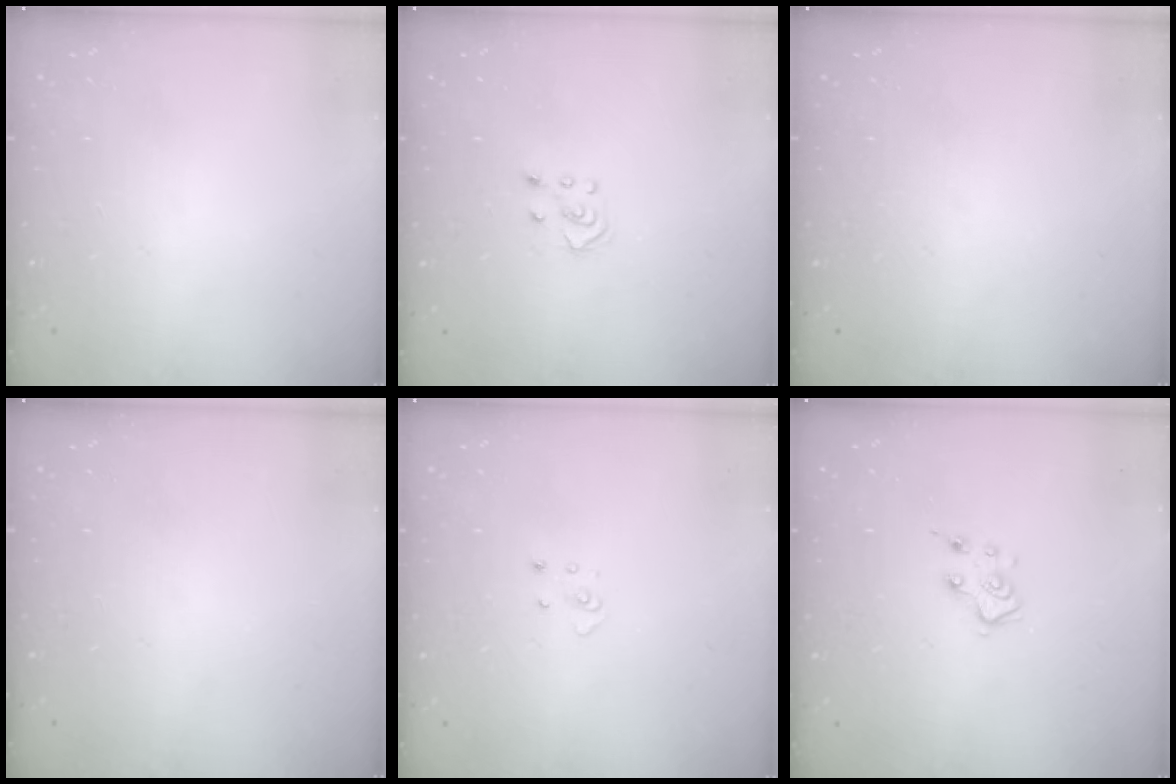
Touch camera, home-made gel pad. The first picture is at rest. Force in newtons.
{"total": 4.0, "press": 4.0, "slide": 0.3}
{"total": 0.0}
{"total": 0.0}
{"total": 3.4, "press": 3.4, "slide": 0.1}
{"total": 6.2, "press": 6.1, "slide": 0.8}